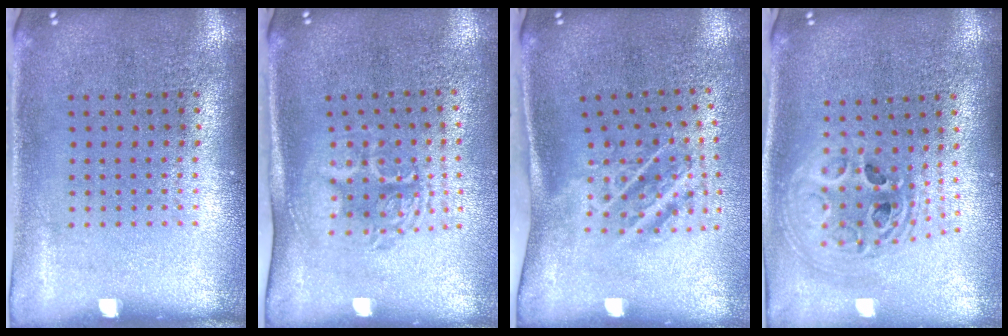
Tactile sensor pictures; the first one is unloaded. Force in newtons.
{"total": 1.8, "press": 1.3, "slide": 1.1}
{"total": 2.0, "press": 1.2, "slide": 1.6}
{"total": 2.3, "press": 1.8, "slide": 1.4}